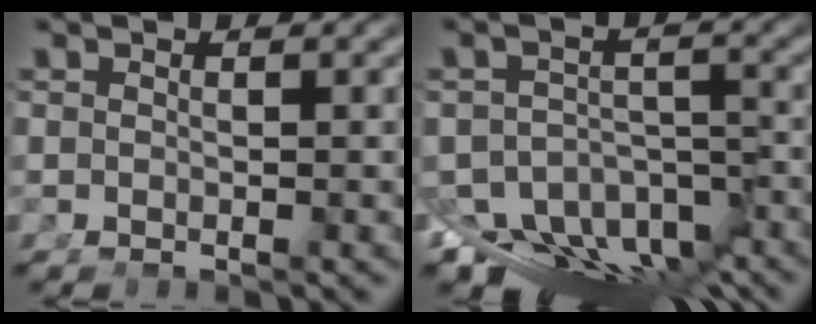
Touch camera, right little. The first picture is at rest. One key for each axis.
{"total": 11.7, "fx": -6.1, "fy": 7.8, "fz": 6.1, "tx": -0.091, "ty": -0.032, "tz": -0.090}